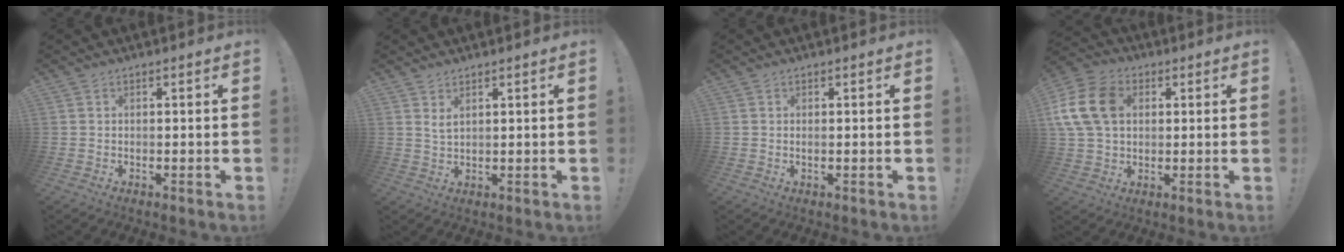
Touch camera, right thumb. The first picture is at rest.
{"total": 2.7, "force": [1.6, 0.9, 2.0], "torque": [-0.029, -0.008, 0.027]}
{"total": 0.7, "force": [0.2, 0.0, 0.6], "torque": [-0.010, -0.001, 0.001]}
{"total": 15.6, "force": [3.2, 11.6, 10.0], "torque": [-0.191, 0.005, 0.067]}